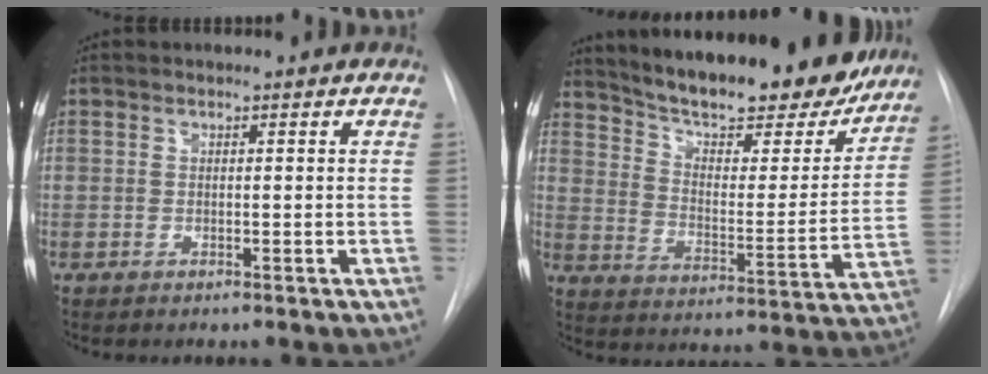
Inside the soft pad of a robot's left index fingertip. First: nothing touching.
{"total": 25.1, "force": [21.7, 5.9, 11.0], "torque": [-0.169, -0.026, 0.296]}